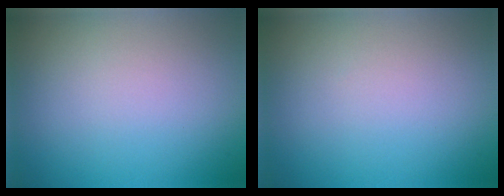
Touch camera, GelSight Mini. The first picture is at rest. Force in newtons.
{"total": 0.0}